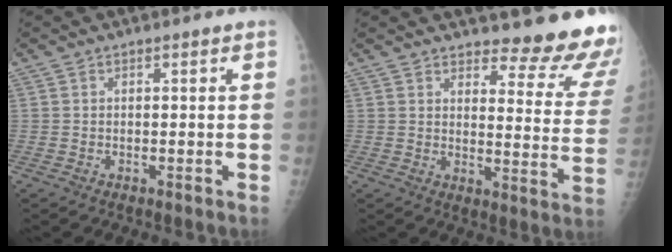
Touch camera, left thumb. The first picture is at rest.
{"total": 15.1, "force": [14.0, 3.0, 4.7], "torque": [-0.017, -0.141, 0.154]}